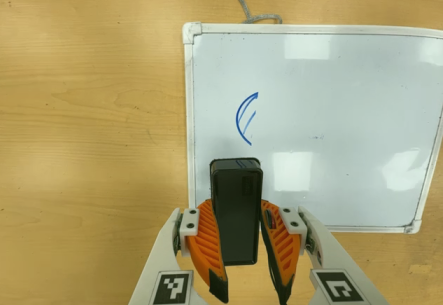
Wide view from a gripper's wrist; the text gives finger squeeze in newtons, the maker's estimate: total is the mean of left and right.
{"total": 8.1, "left": 6.7, "right": 9.5}